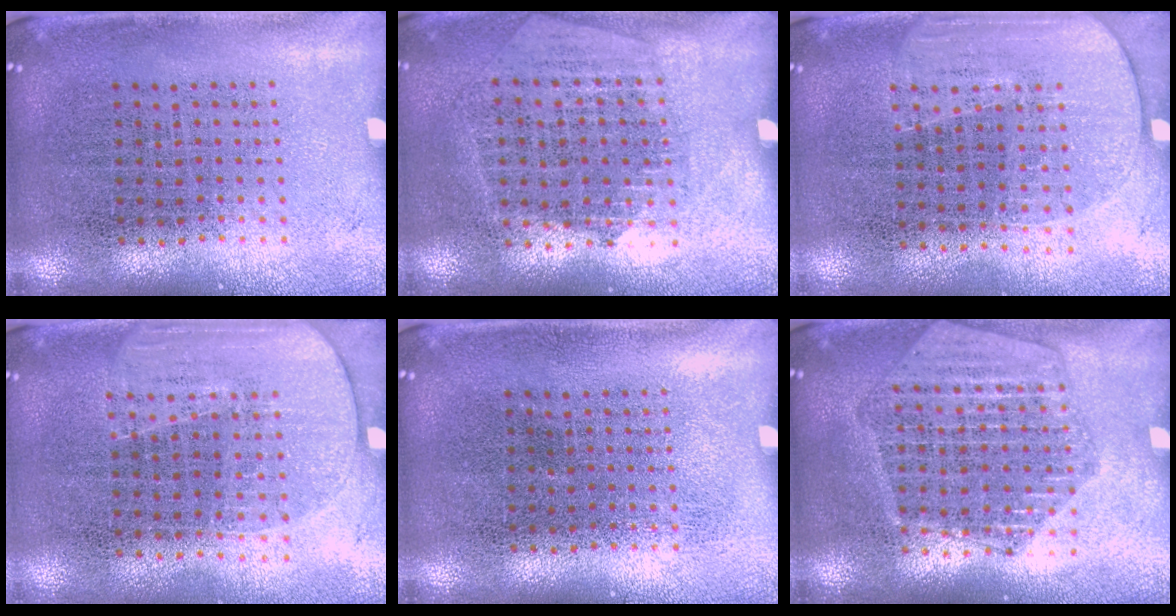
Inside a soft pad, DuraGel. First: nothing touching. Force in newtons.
{"total": 1.2, "press": 1.1, "slide": 0.6}
{"total": 1.6, "press": 1.4, "slide": 0.9}
{"total": 1.6, "press": 1.4, "slide": 0.9}
{"total": 0.0}
{"total": 1.8, "press": 1.7, "slide": 0.5}